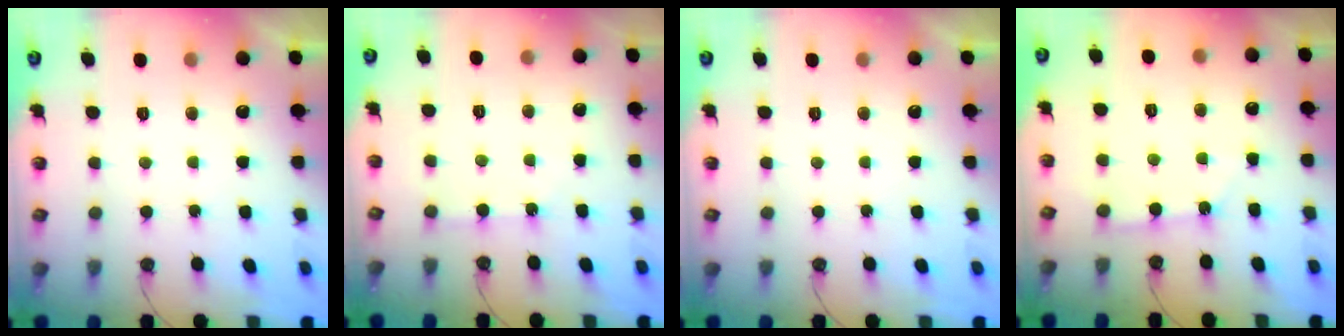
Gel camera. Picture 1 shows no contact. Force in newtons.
{"total": 5.5, "press": 5.5, "slide": 0.6}
{"total": 0.0}
{"total": 3.2, "press": 3.2, "slide": 0.2}